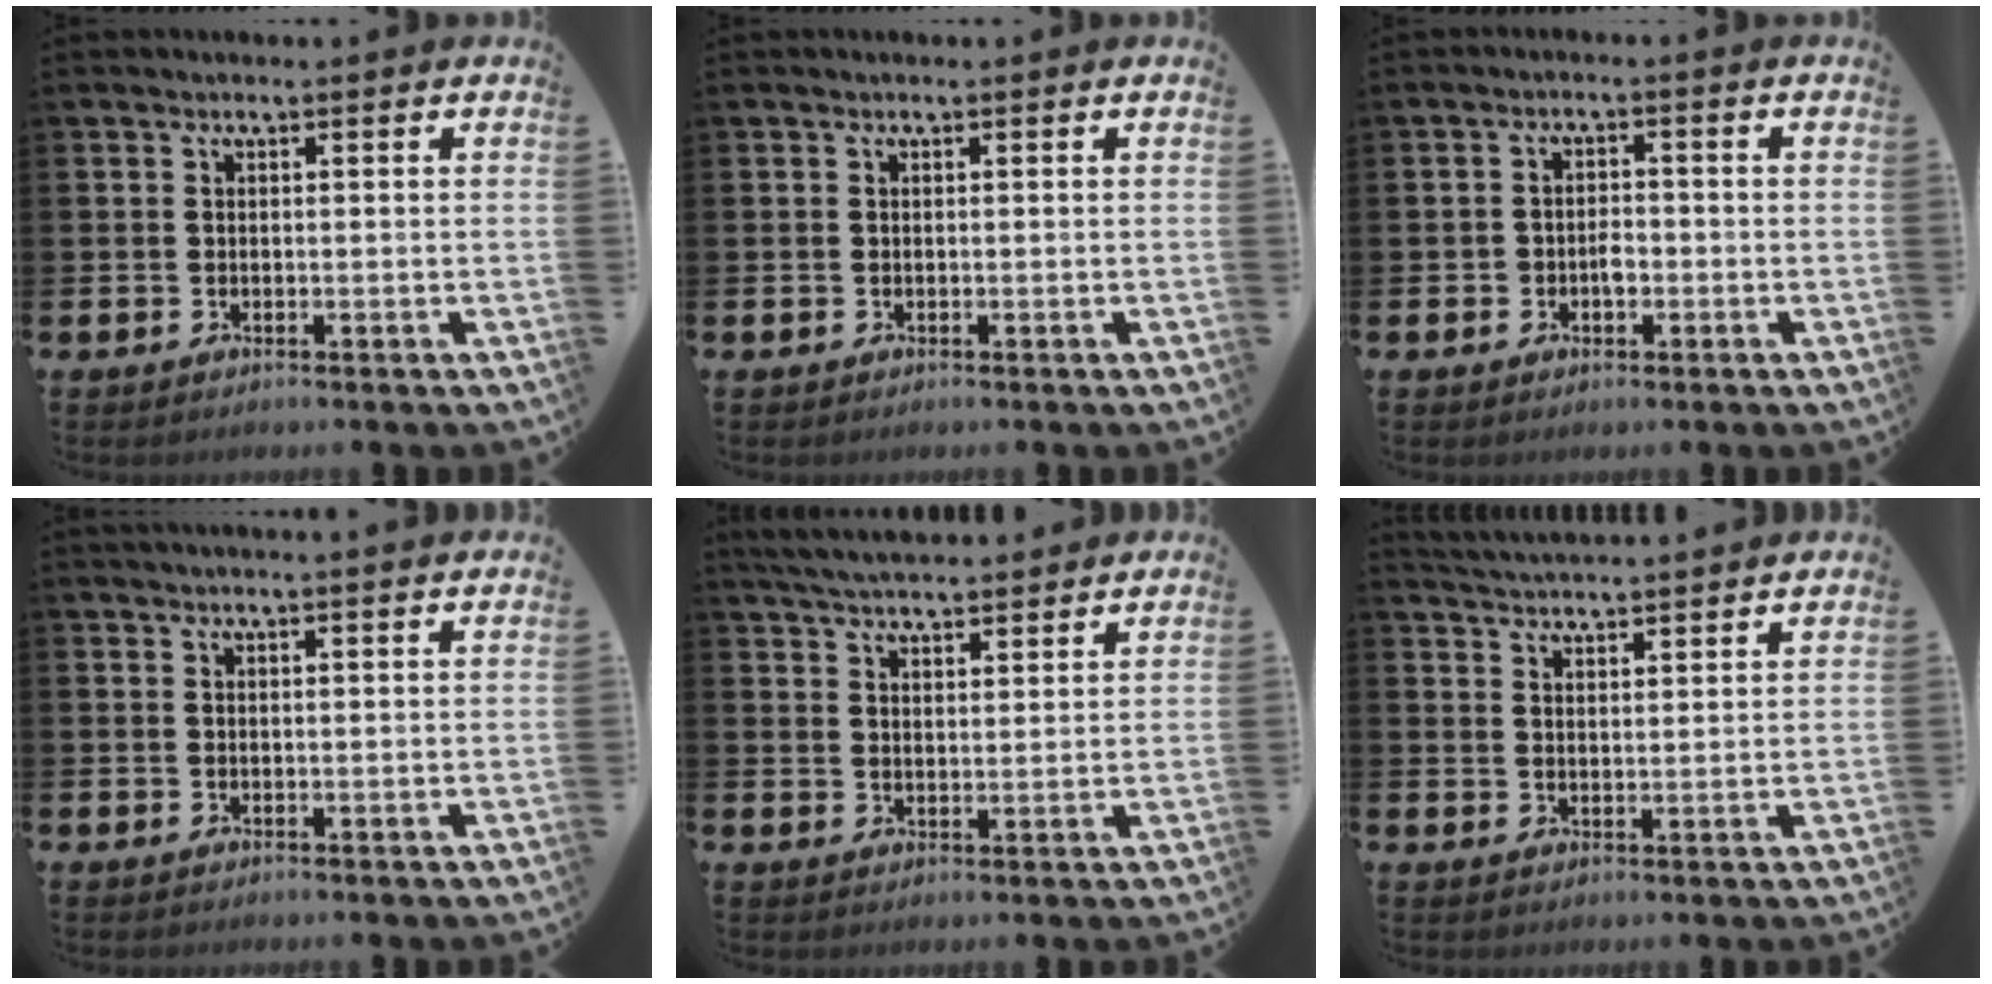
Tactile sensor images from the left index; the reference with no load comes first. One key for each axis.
{"total": 0.0}
{"total": 2.2, "fx": -0.7, "fy": 1.6, "fz": 1.3, "tx": -0.012, "ty": -0.001, "tz": -0.019}
{"total": 1.3, "fx": 1.3, "fy": -0.2, "fz": 0.2, "tx": -0.003, "ty": -0.003, "tz": 0.024}
{"total": 5.0, "fx": 4.9, "fy": 0.5, "fz": 0.6, "tx": -0.029, "ty": -0.022, "tz": 0.091}
{"total": 4.0, "fx": 4.0, "fy": -0.2, "fz": -0.2, "tx": -0.006, "ty": -0.026, "tz": 0.073}